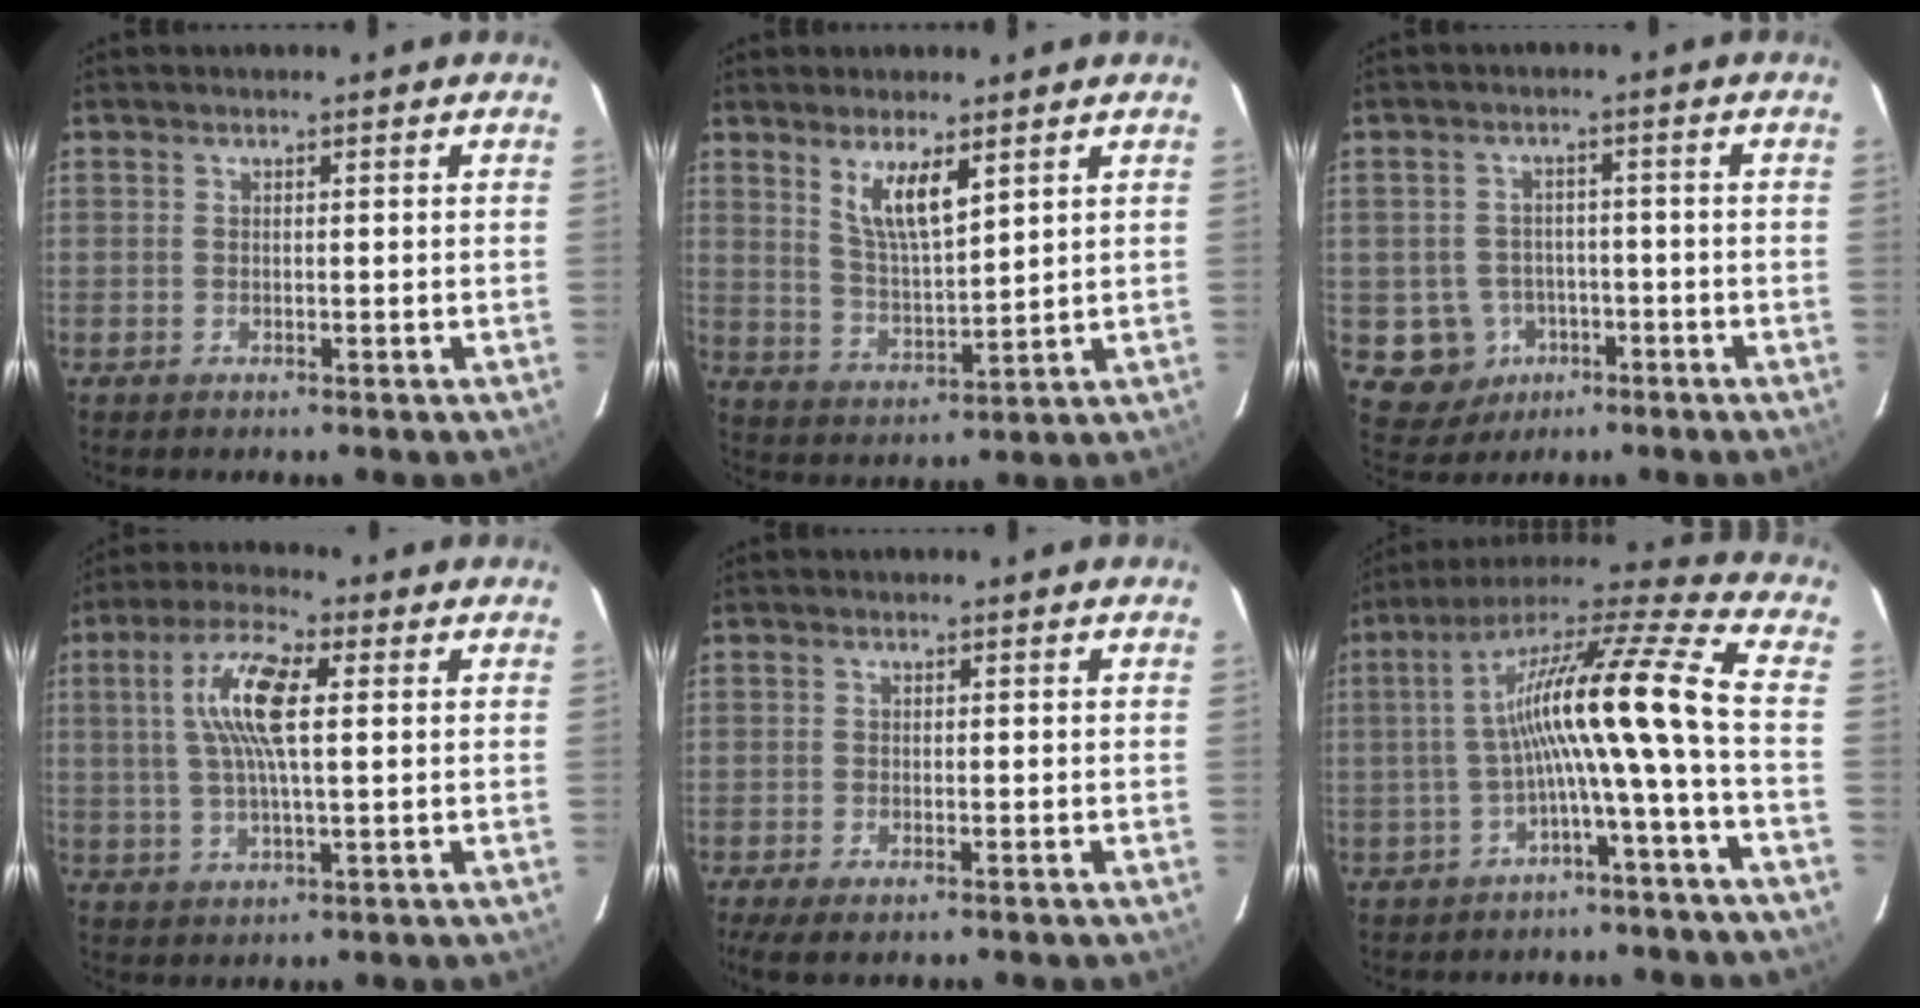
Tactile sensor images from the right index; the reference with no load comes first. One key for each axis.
{"total": 7.8, "fx": 4.4, "fy": 2.0, "fz": 6.2, "tx": -0.114, "ty": -0.008, "tz": 0.092}
{"total": 7.6, "fx": -2.8, "fy": 7.0, "fz": 1.2, "tx": -0.048, "ty": 0.022, "tz": -0.027}
{"total": 10.7, "fx": 2.3, "fy": 2.8, "fz": 10.1, "tx": -0.196, "ty": 0.014, "tz": 0.041}
{"total": 4.6, "fx": -3.2, "fy": 0.9, "fz": 3.1, "tx": -0.071, "ty": -0.020, "tz": -0.055}
{"total": 15.6, "fx": -3.0, "fy": -0.9, "fz": 15.2, "tx": -0.260, "ty": 0.010, "tz": -0.060}